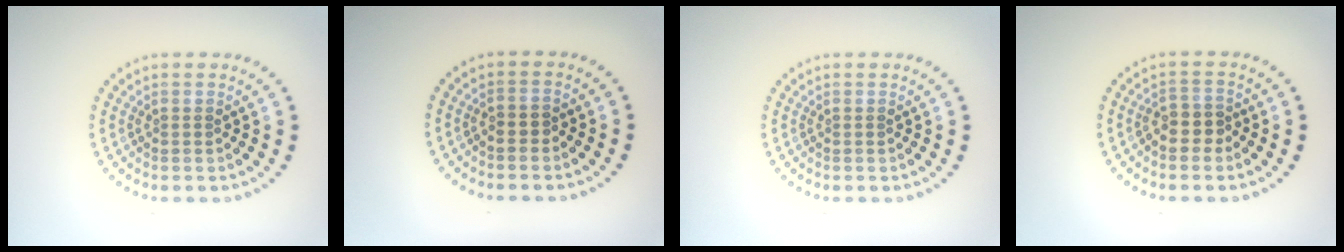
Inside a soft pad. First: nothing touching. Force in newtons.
{"total": 0.7, "press": 0.5, "slide": 0.4}
{"total": 0.0}
{"total": 2.4, "press": 2.1, "slide": 1.1}